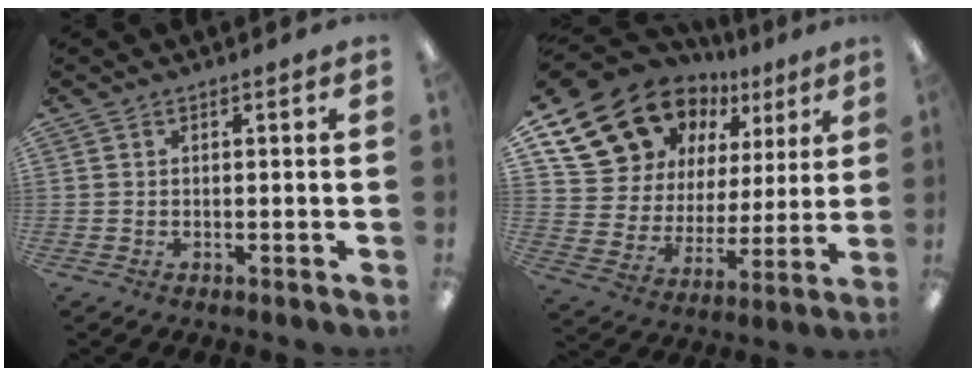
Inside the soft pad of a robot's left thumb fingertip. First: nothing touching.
{"total": 18.1, "force": [13.0, 11.3, 5.4], "torque": [-0.119, -0.085, 0.251]}